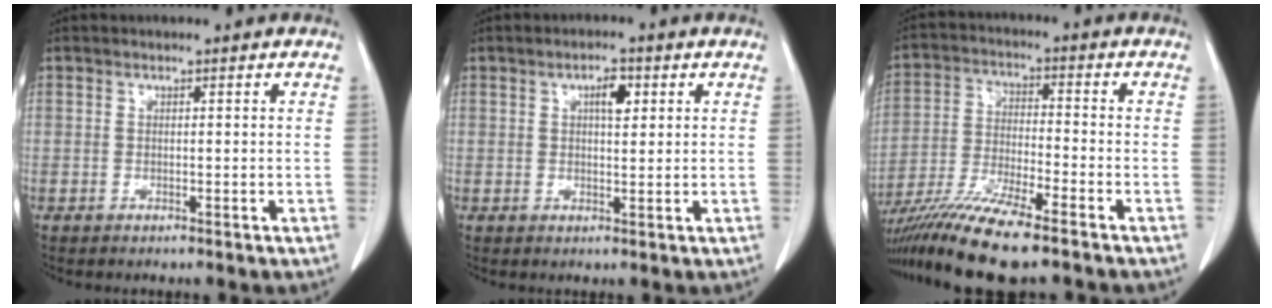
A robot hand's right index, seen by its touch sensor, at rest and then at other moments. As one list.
[{"total": 3.1, "force": [1.2, 1.1, 2.7], "torque": [-0.046, 0.003, 0.019]}, {"total": 13.1, "force": [-10.2, 0.2, 8.2], "torque": [-0.154, -0.030, -0.179]}]